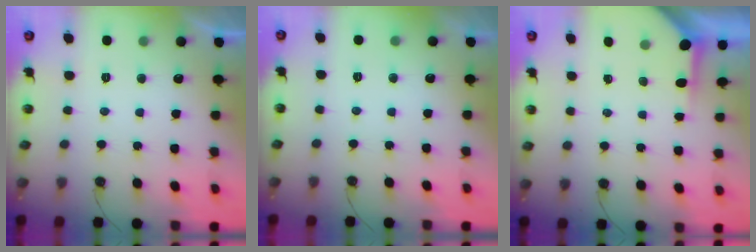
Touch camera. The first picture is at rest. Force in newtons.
{"total": 0.0}
{"total": 3.4, "press": 3.4, "slide": 0.3}